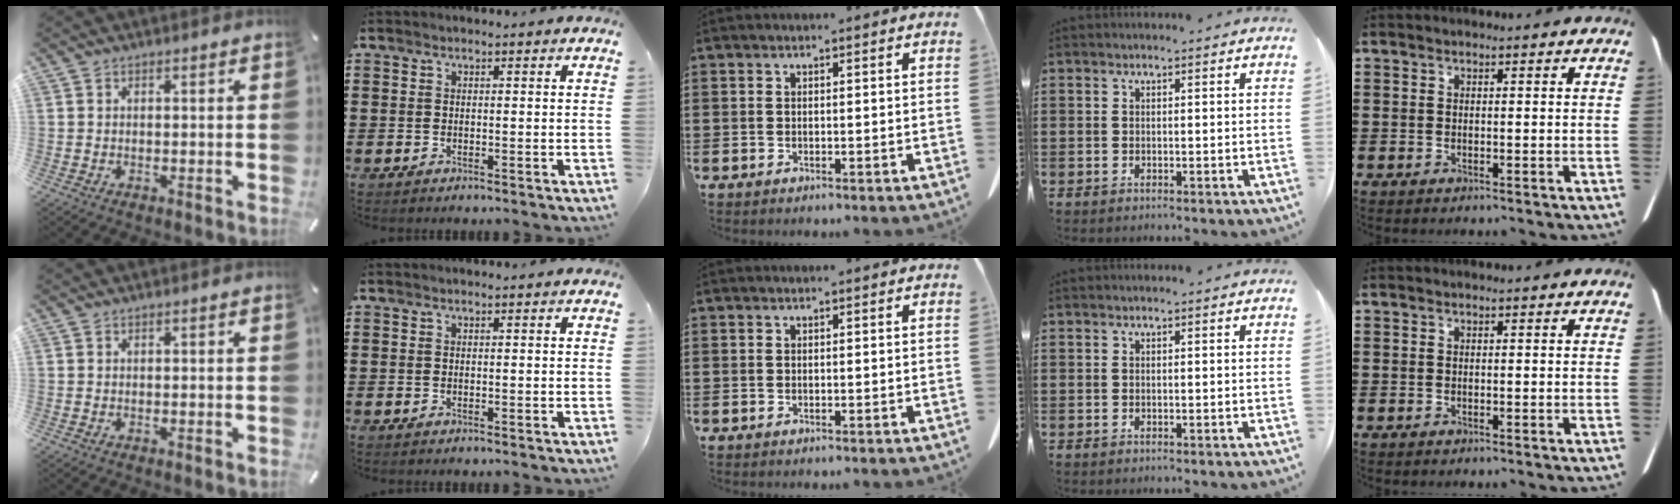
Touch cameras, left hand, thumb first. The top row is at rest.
{}